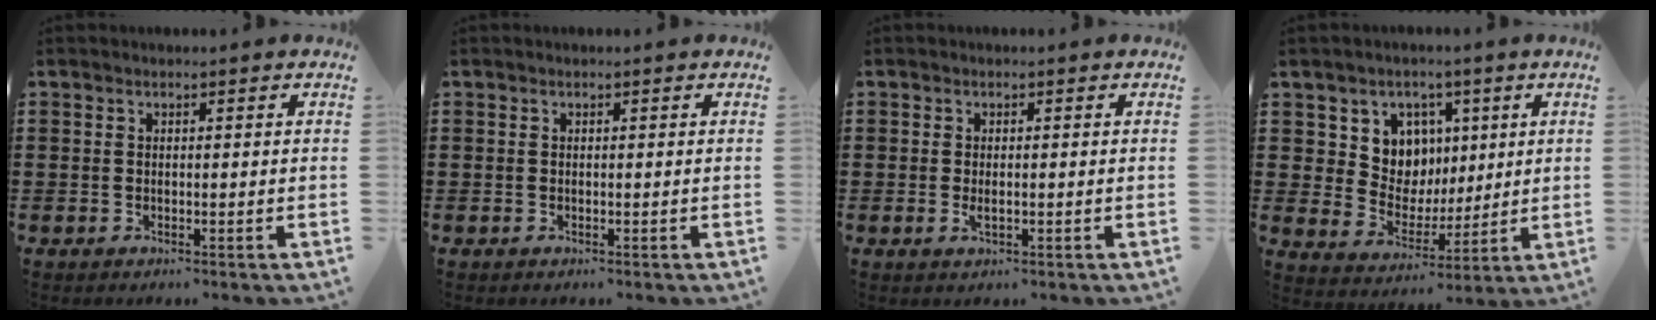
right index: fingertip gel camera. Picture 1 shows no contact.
{"total": 0.0}
{"total": 1.2, "force": [-0.2, 0.5, 1.1], "torque": [-0.019, 0.001, -0.003]}
{"total": 7.5, "force": [3.2, 6.6, 1.4], "torque": [-0.064, -0.012, 0.062]}